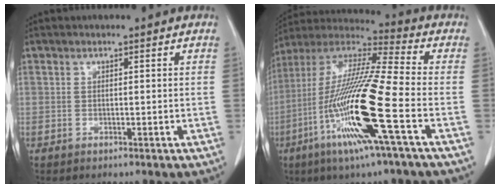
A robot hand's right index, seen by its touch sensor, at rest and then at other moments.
{"total": 19.5, "force": [-6.4, -0.2, 18.4], "torque": [-0.381, -0.024, -0.133]}